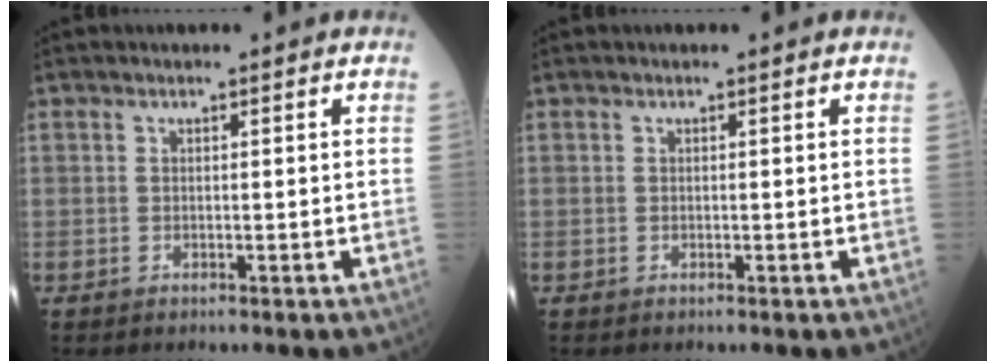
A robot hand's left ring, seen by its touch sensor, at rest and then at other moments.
{"total": 0.0}